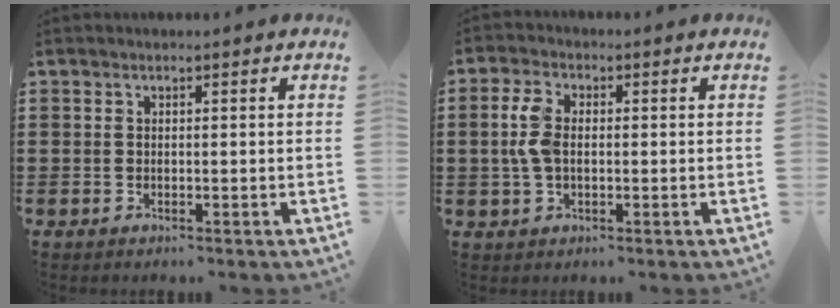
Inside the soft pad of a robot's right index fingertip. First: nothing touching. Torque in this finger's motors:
{"motor_torque": [0.98, -0.15, 0.55, 0.13]}